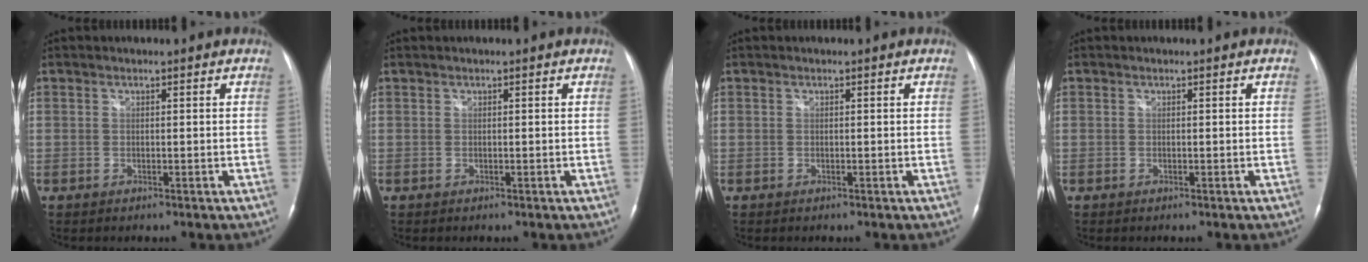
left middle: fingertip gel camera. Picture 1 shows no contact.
{"total": 0.0}
{"total": 0.0}
{"total": 0.0}